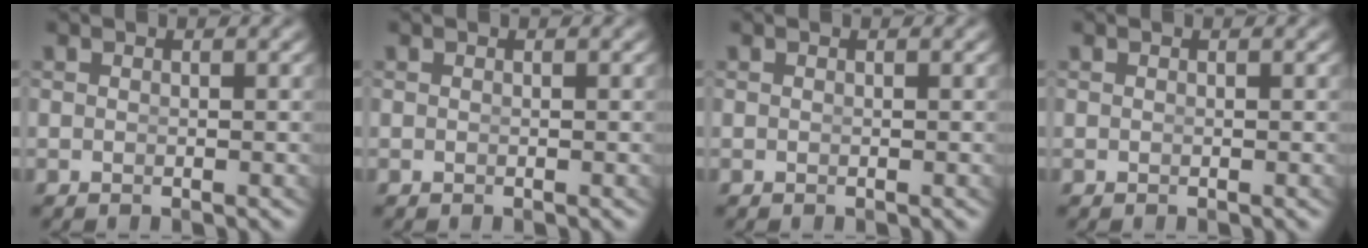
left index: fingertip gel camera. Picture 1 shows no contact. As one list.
[{"total": 0.0}, {"total": 0.0}, {"total": 0.0}]